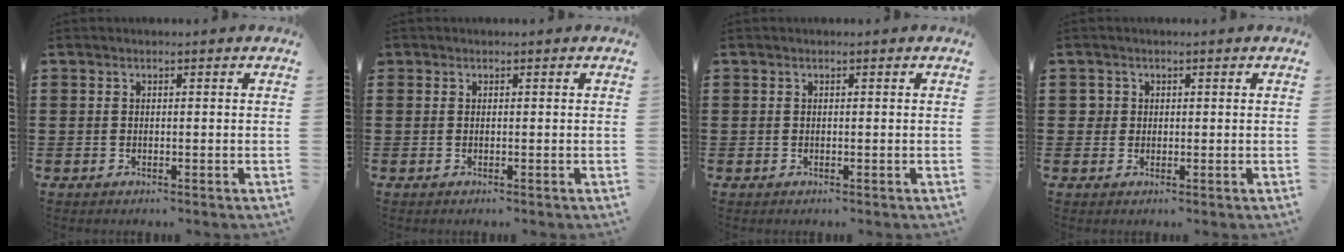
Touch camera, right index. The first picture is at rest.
{"total": 0.0}
{"total": 0.0}
{"total": 1.6, "force": [0.4, 1.6, 0.3], "torque": [-0.013, 0.008, 0.005]}